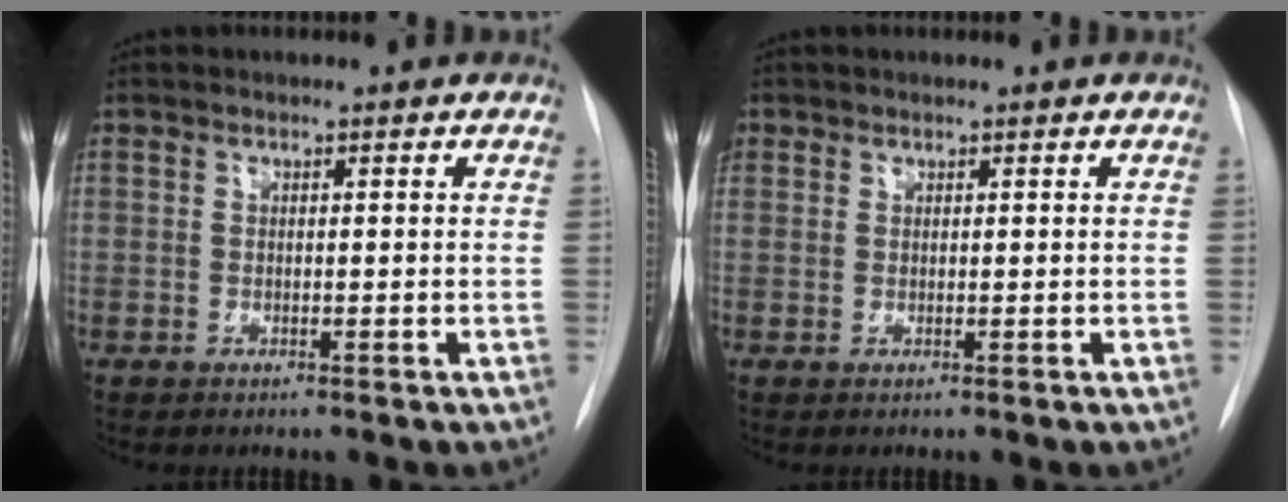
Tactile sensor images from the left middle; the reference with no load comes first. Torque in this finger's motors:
{"motor_torque": [1.03, -0.99, 0.32, 0.17]}